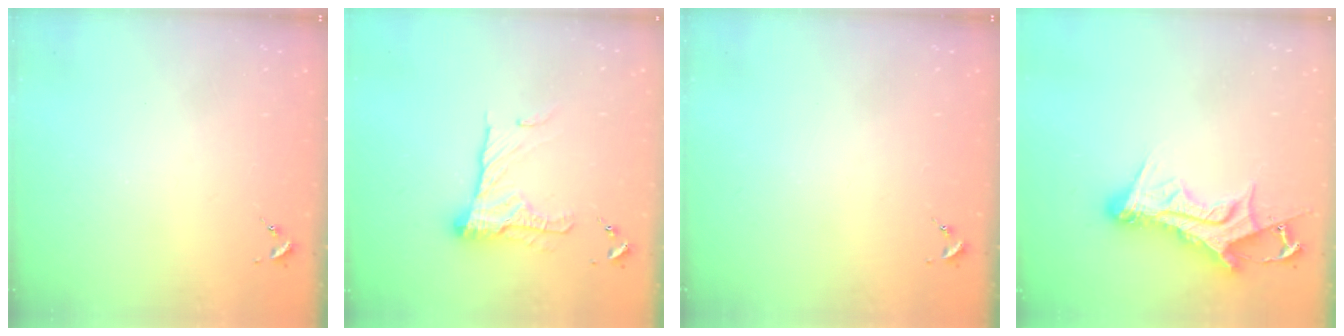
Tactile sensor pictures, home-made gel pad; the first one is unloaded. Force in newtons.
{"total": 16.1, "press": 16.1, "slide": 1.1}
{"total": 0.0}
{"total": 14.0, "press": 14.0, "slide": 1.2}